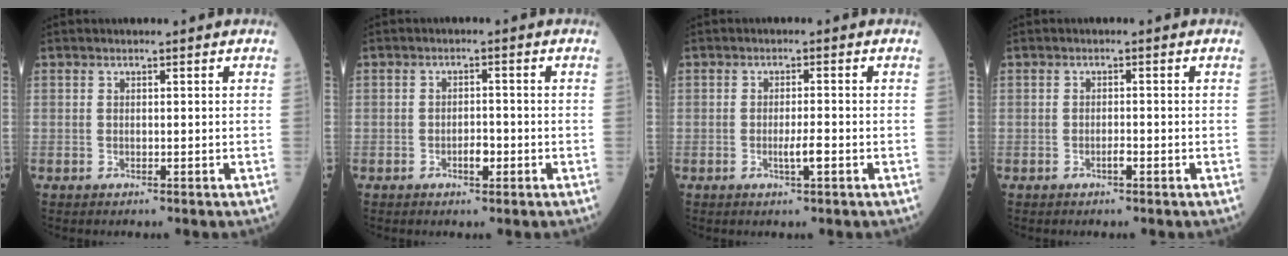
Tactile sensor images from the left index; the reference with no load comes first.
{"total": 2.1, "force": [-1.1, 0.9, 1.6], "torque": [-0.023, 0.000, -0.018]}
{"total": 2.2, "force": [-1.0, 0.0, 1.9], "torque": [-0.034, -0.006, -0.018]}
{"total": 0.9, "force": [-0.7, 0.1, 0.6], "torque": [-0.010, -0.003, -0.012]}